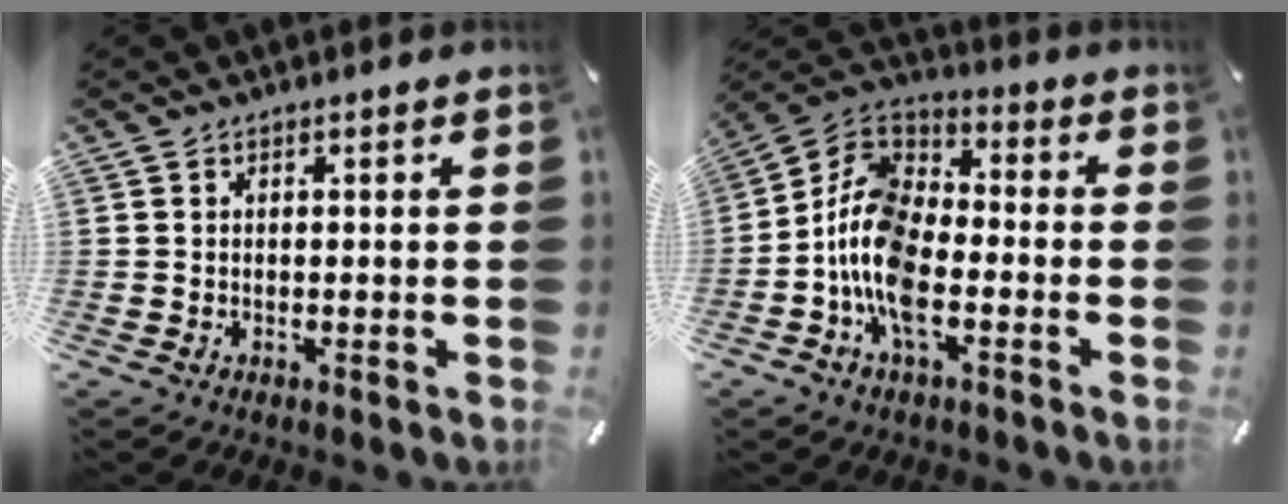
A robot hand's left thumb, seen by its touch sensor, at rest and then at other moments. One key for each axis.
{"total": 12.8, "fx": -5.5, "fy": 7.3, "fz": 8.9, "tx": -0.199, "ty": 0.013, "tz": -0.110}